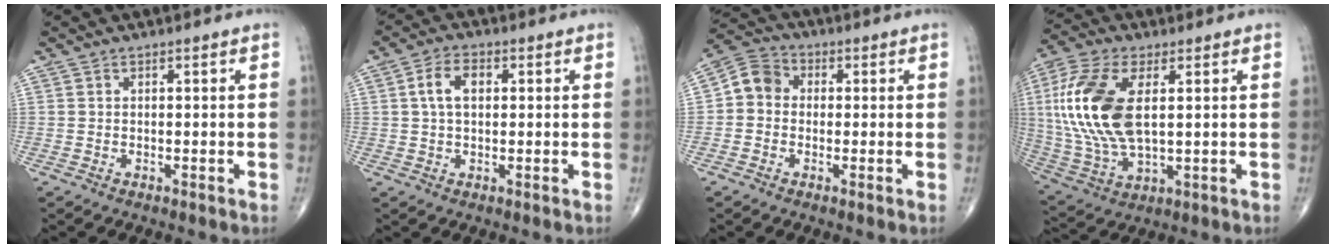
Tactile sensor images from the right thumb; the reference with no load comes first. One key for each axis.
{"total": 5.2, "fx": 1.0, "fy": 3.1, "fz": 4.0, "tx": -0.074, "ty": 0.010, "tz": 0.015}
{"total": 6.2, "fx": -0.2, "fy": 5.4, "fz": 3.1, "tx": -0.039, "ty": 0.021, "tz": -0.019}
{"total": 18.3, "fx": 3.0, "fy": 9.1, "fz": 15.6, "tx": -0.350, "ty": -0.006, "tz": 0.061}